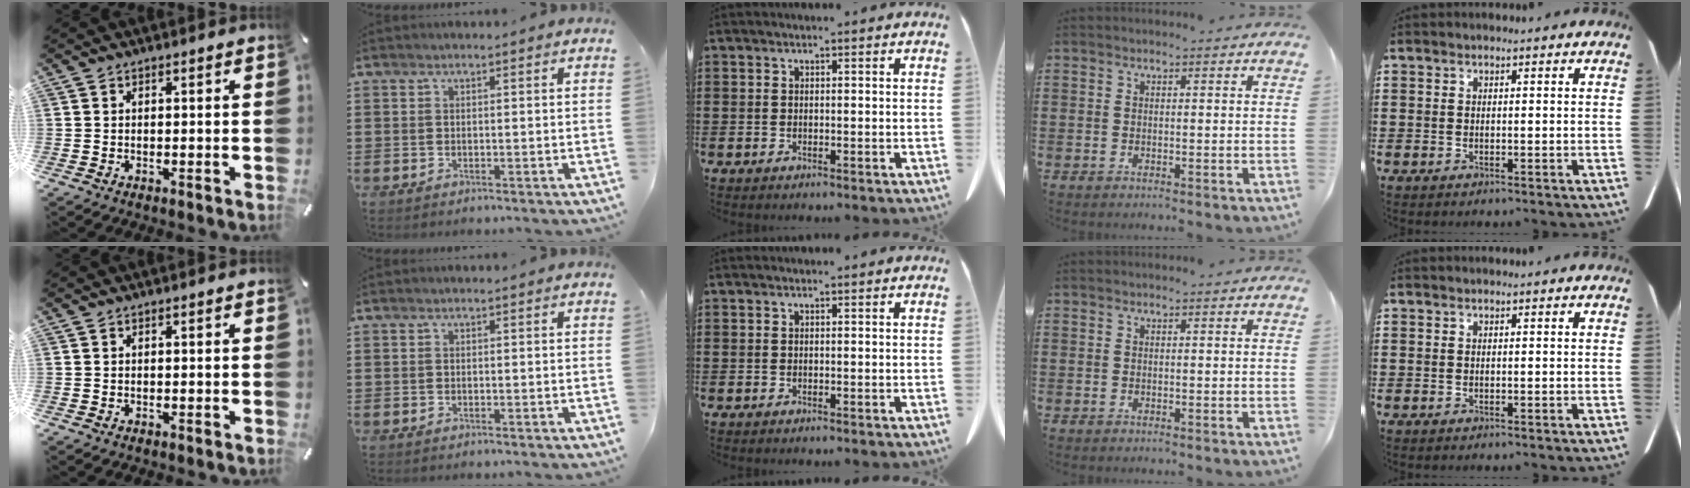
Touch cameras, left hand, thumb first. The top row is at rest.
{}